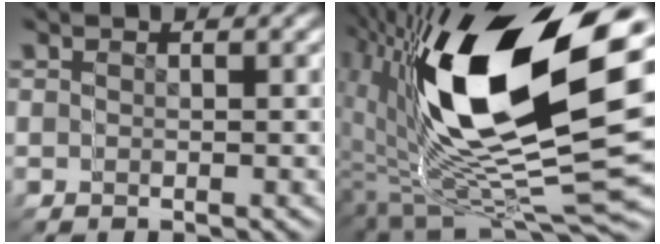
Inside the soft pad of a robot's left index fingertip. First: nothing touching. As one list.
[{"total": 19.7, "force": [3.7, 9.9, 16.6], "torque": [-0.290, 0.023, 0.064]}]